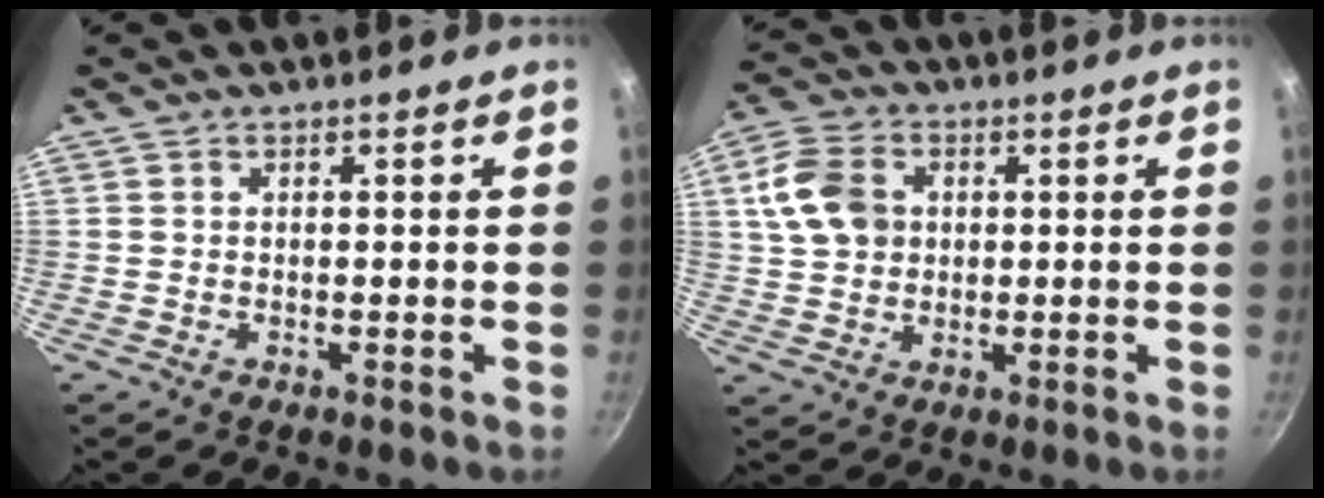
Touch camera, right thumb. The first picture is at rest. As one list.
[{"total": 7.2, "force": [1.9, 5.7, 4.0], "torque": [-0.061, 0.002, 0.035]}]